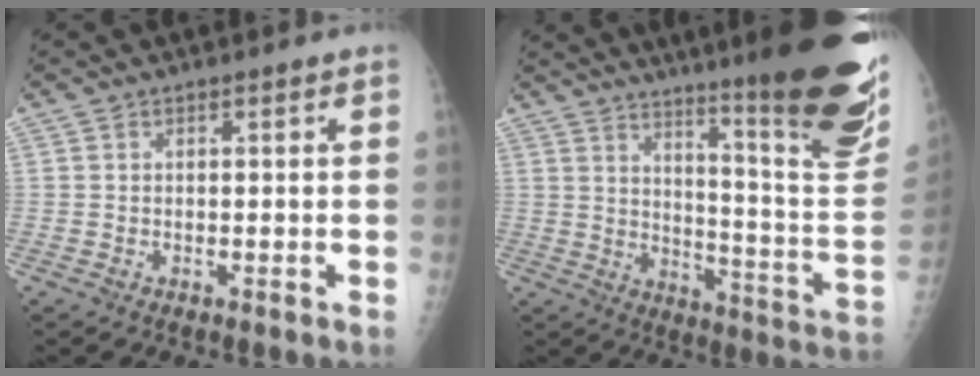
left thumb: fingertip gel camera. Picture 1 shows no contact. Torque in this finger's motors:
{"motor_torque": [3.82, 1.19, 1.46, -1.31, 0.32]}